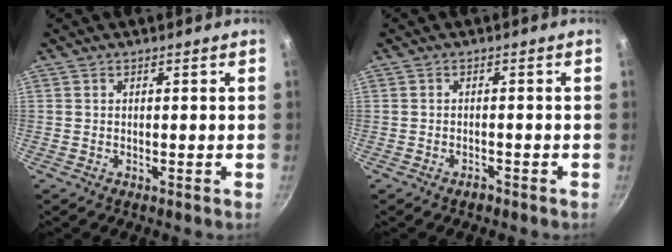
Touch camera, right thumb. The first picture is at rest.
{"total": 1.3, "force": [-1.1, 0.5, 0.5], "torque": [-0.008, 0.012, -0.015]}